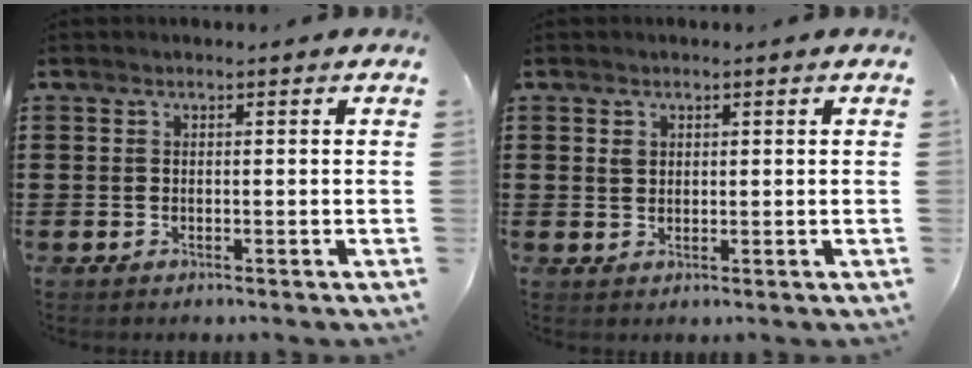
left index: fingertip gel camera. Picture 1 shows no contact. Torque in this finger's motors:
{"motor_torque": [0.76, -0.97, 0.01, 0.01]}